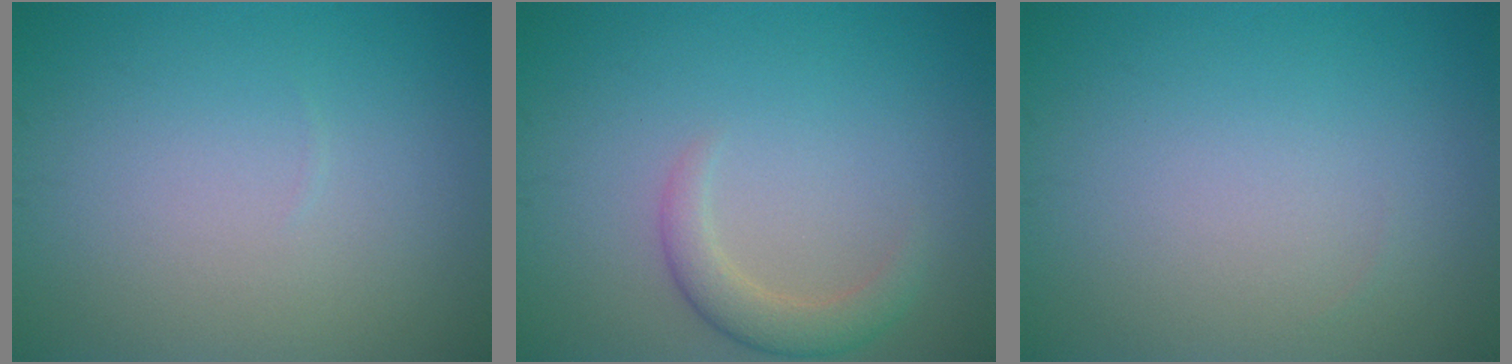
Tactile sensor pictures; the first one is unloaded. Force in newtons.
{"total": 2.5, "press": 2.5, "slide": 0.2}
{"total": 0.0}